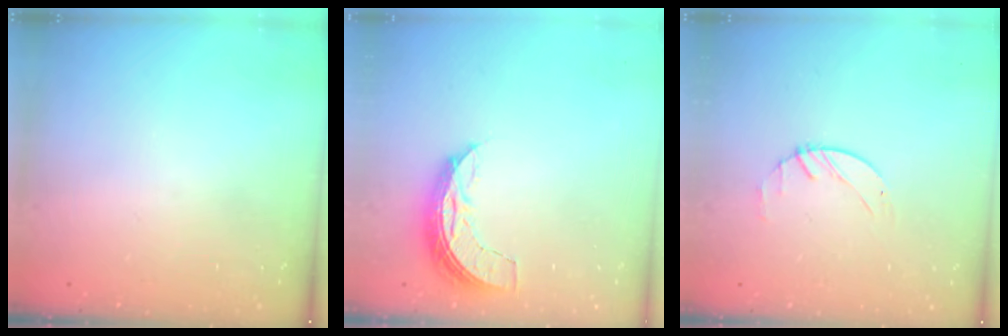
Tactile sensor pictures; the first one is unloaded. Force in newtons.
{"total": 6.9, "press": 6.9, "slide": 0.5}
{"total": 1.2, "press": 1.2, "slide": 0.2}